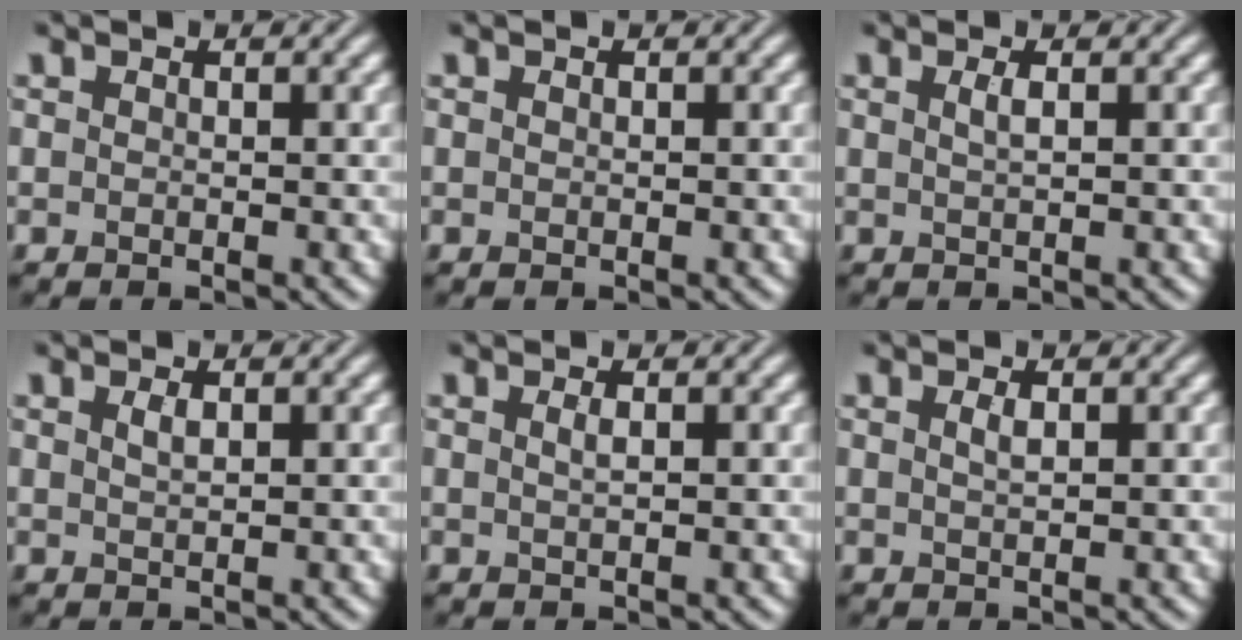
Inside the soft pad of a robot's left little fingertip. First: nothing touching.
{"total": 0.0}
{"total": 1.2, "force": [0.4, 0.4, 1.0], "torque": [-0.017, 0.004, 0.006]}
{"total": 0.9, "force": [0.5, 0.3, 0.7], "torque": [-0.016, 0.002, 0.010]}
{"total": 0.9, "force": [0.3, 0.3, 0.8], "torque": [-0.012, 0.004, 0.004]}
{"total": 0.9, "force": [0.4, 0.2, 0.8], "torque": [-0.016, 0.002, 0.007]}